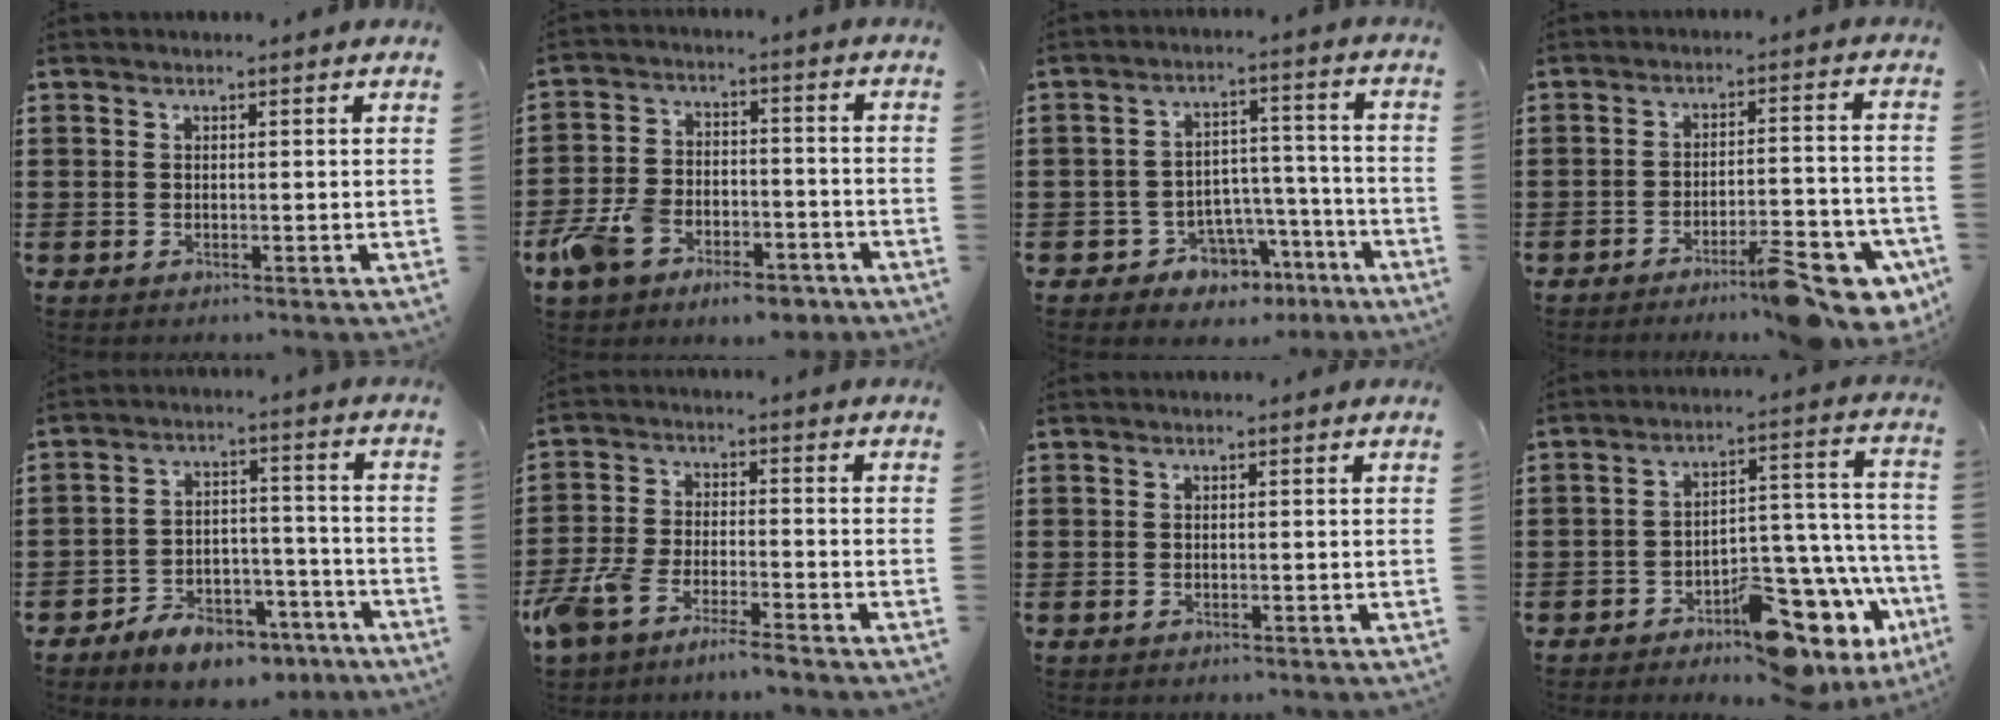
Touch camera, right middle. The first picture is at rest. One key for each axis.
{"total": 8.3, "fx": -6.0, "fy": 4.0, "fz": 4.1, "tx": -0.101, "ty": 0.013, "tz": -0.120}
{"total": 6.6, "fx": -5.2, "fy": 3.9, "fz": 1.2, "tx": -0.025, "ty": 0.032, "tz": -0.098}
{"total": 9.2, "fx": -6.9, "fy": 1.8, "fz": 5.9, "tx": -0.088, "ty": 0.015, "tz": -0.122}
{"total": 7.1, "fx": -6.1, "fy": 2.7, "fz": 2.4, "tx": -0.032, "ty": 0.028, "tz": -0.112}
{"total": 6.0, "fx": -5.2, "fy": 0.6, "fz": 2.7, "tx": -0.079, "ty": -0.010, "tz": -0.106}
{"total": 0.0}
{"total": 11.2, "fx": -8.3, "fy": 4.6, "fz": 6.0, "tx": -0.076, "ty": 0.025, "tz": -0.149}